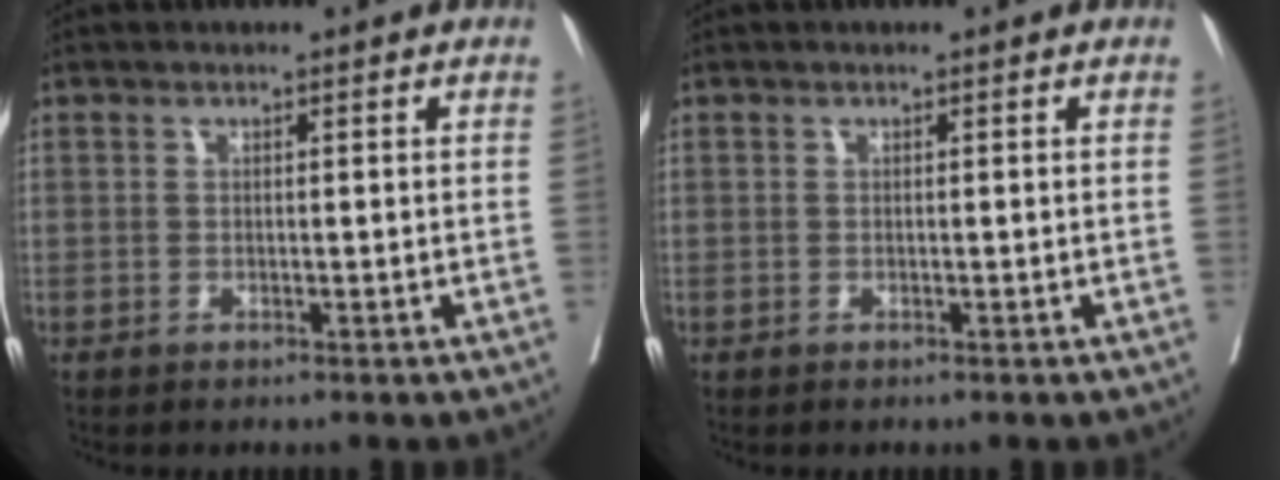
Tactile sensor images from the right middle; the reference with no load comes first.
{"total": 0.0}